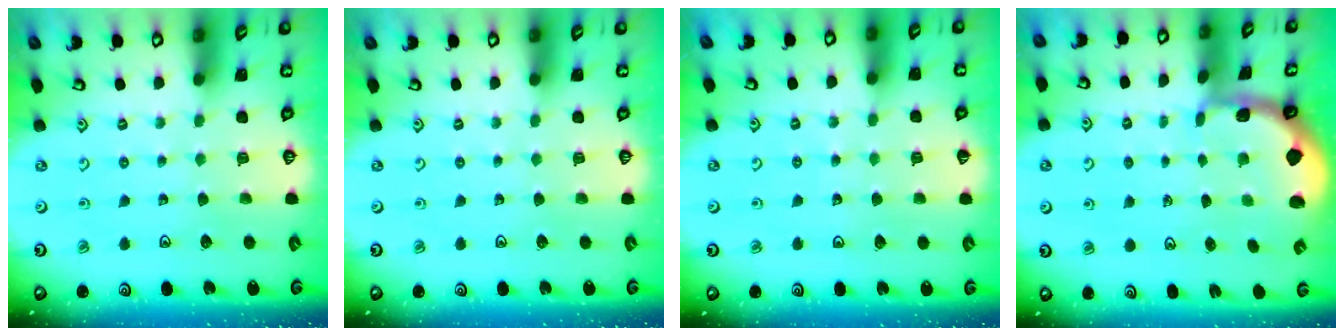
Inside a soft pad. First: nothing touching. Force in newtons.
{"total": 0.0}
{"total": 2.9, "press": 2.9, "slide": 0.3}
{"total": 0.8, "press": 0.8, "slide": 0.2}